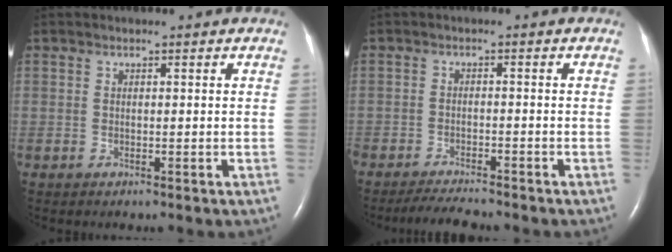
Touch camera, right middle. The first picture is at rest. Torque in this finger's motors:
{"motor_torque": [0.61, -0.55, 0.06, 0.02]}